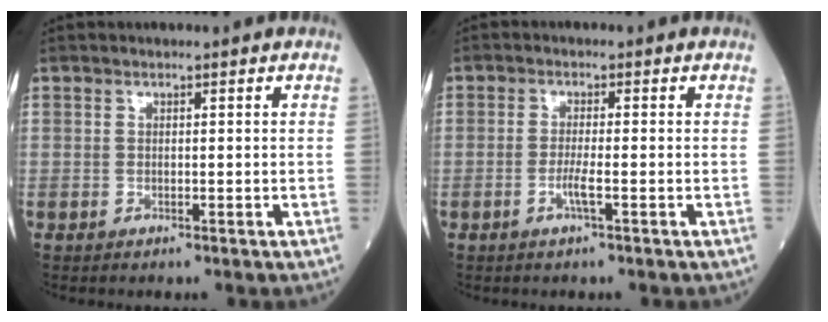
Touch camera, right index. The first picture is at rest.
{"total": 2.6, "force": [-1.0, -0.6, 2.3], "torque": [-0.050, -0.004, -0.022]}